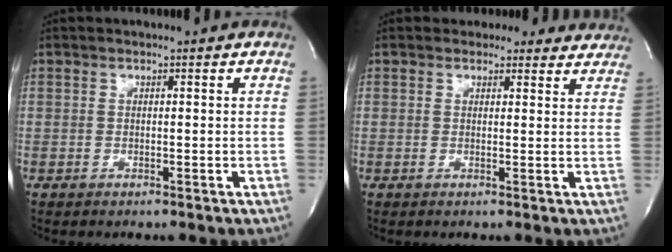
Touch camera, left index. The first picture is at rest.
{"total": 6.8, "force": [6.0, 3.0, 0.0], "torque": [0.031, 0.004, 0.044]}